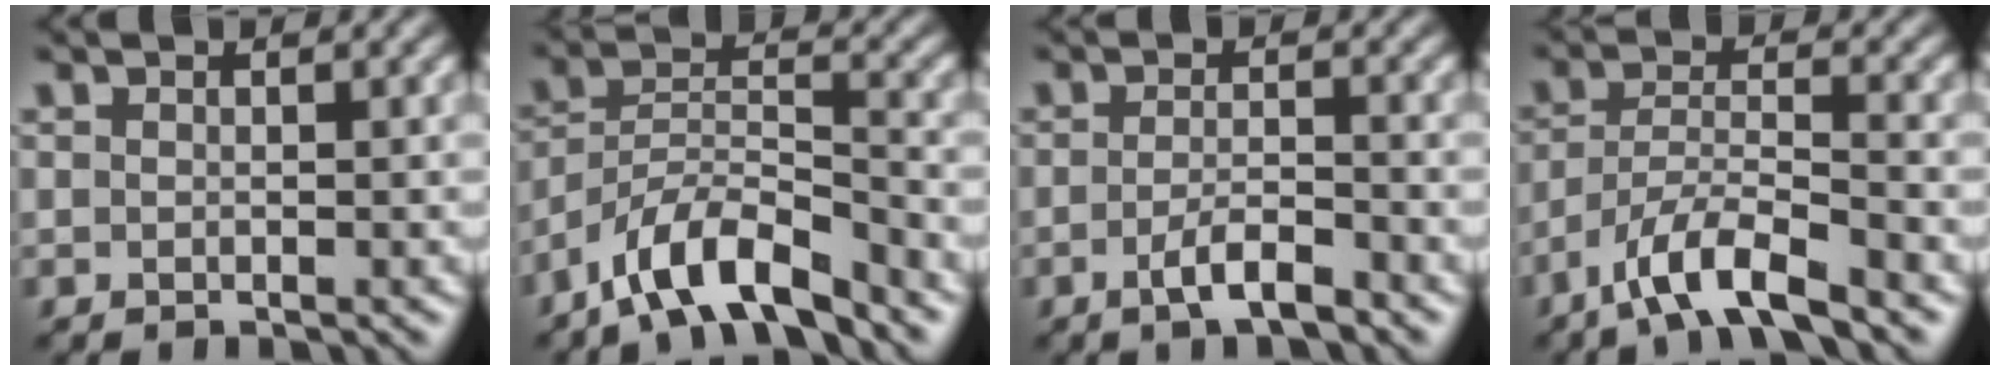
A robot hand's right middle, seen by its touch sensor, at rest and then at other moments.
{"total": 6.8, "force": [-5.3, 1.9, 3.9], "torque": [-0.070, 0.007, -0.098]}
{"total": 2.6, "force": [-1.4, 0.6, 2.1], "torque": [-0.043, 0.005, -0.029]}
{"total": 5.9, "force": [-4.3, 1.2, 3.8], "torque": [-0.070, 0.004, -0.083]}